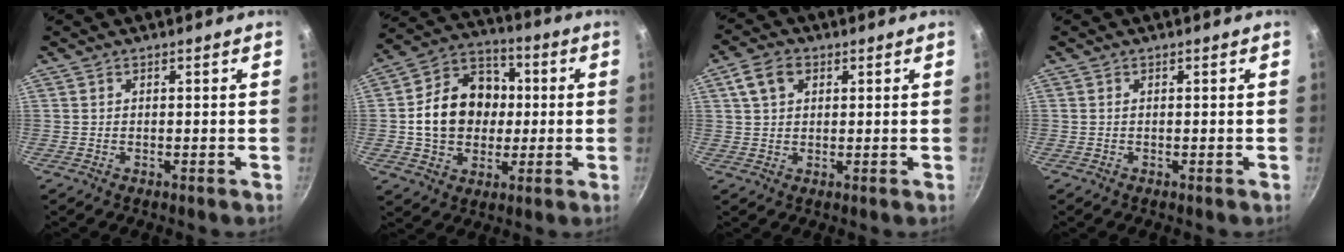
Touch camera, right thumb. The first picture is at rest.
{"total": 16.2, "force": [0.3, 13.0, 9.6], "torque": [-0.129, 0.030, -0.001]}
{"total": 6.1, "force": [2.3, 4.2, 3.7], "torque": [-0.059, 0.004, 0.039]}
{"total": 0.0}